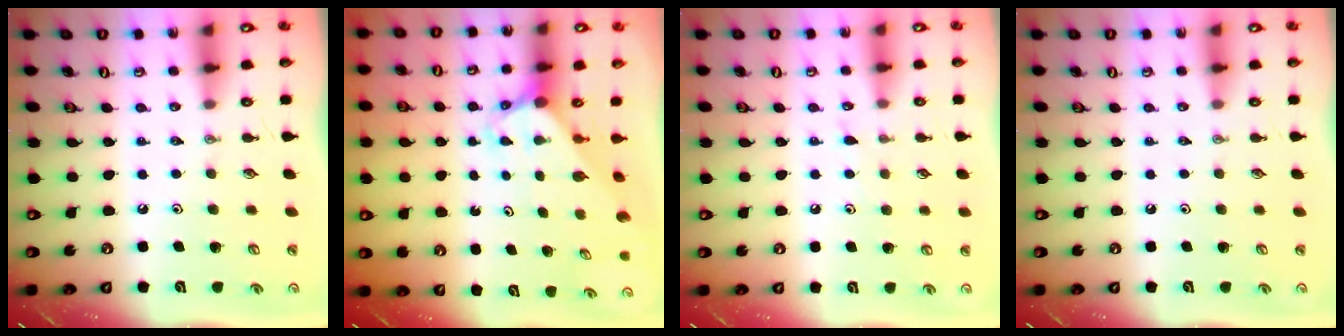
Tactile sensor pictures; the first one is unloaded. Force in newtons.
{"total": 3.0, "press": 3.0, "slide": 0.2}
{"total": 5.1, "press": 5.1, "slide": 0.6}
{"total": 0.0}